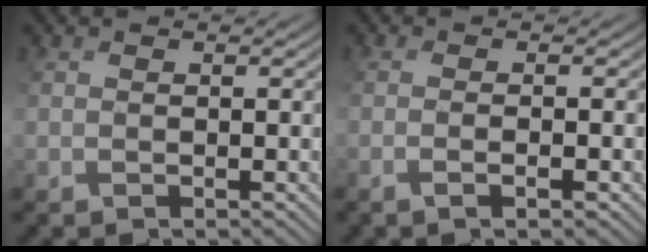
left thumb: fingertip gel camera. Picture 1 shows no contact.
{"total": 2.5, "force": [-0.9, 0.1, 2.3], "torque": [-0.032, 0.007, -0.025]}